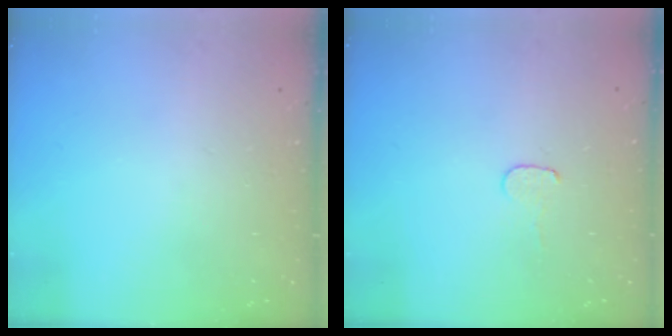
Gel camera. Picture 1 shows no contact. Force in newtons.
{"total": 4.1, "press": 4.1, "slide": 0.4}